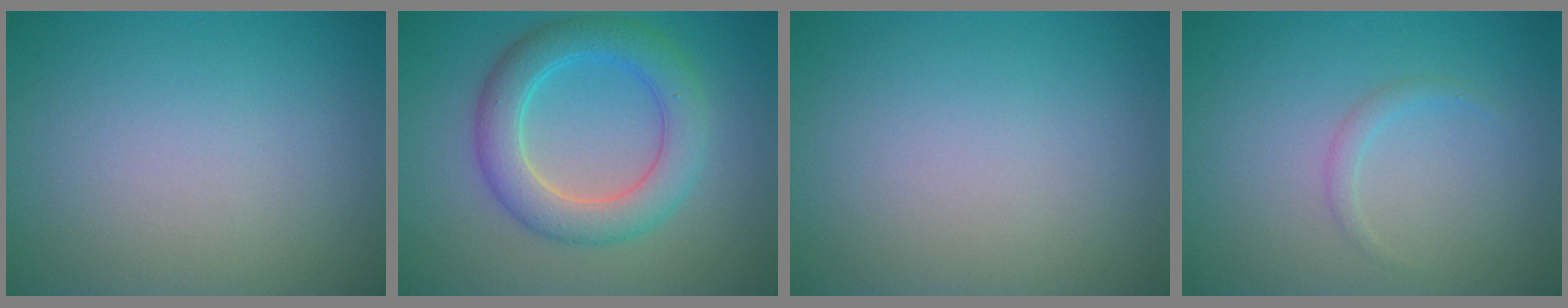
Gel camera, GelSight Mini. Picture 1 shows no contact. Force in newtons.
{"total": 5.6, "press": 5.6, "slide": 0.4}
{"total": 0.0}
{"total": 0.9, "press": 0.9, "slide": 0.1}